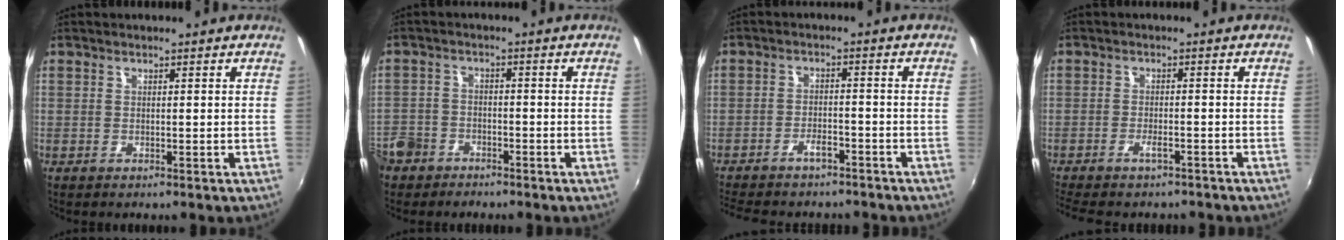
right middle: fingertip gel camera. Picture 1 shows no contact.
{"total": 9.2, "force": [-5.8, 6.8, 2.3], "torque": [-0.080, 0.017, -0.103]}
{"total": 9.4, "force": [-8.0, 3.0, 3.8], "torque": [-0.095, -0.002, -0.120]}
{"total": 6.5, "force": [-5.5, 1.8, 3.2], "torque": [-0.079, -0.013, -0.087]}